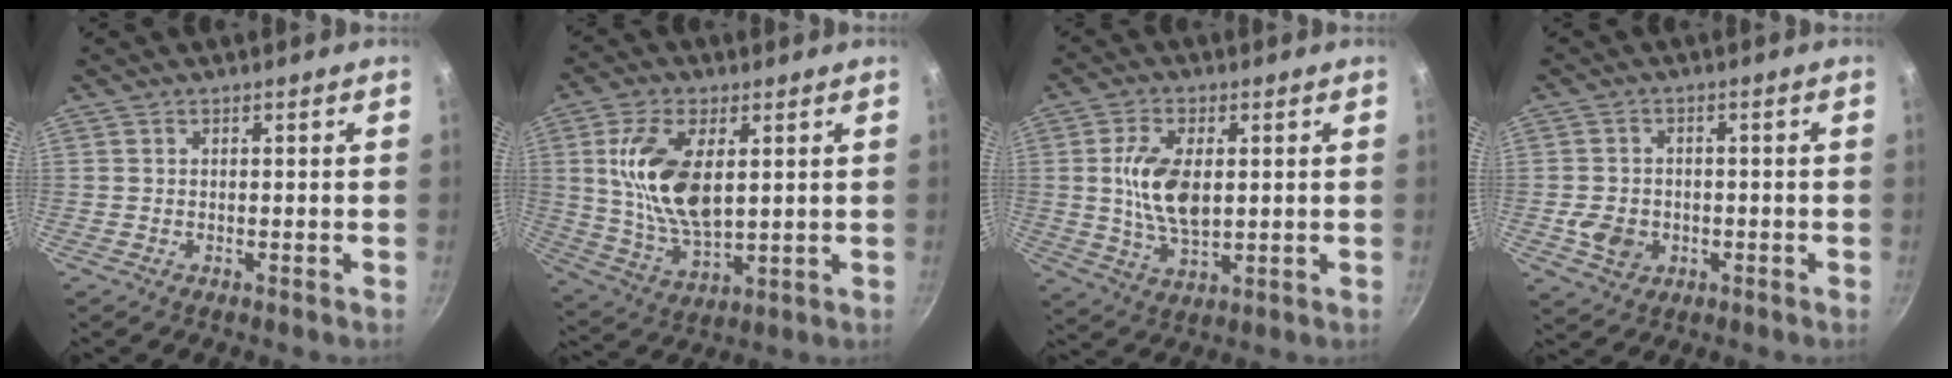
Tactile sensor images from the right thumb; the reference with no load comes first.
{"total": 14.9, "force": [3.2, 7.6, 12.4], "torque": [-0.231, -0.014, 0.068]}
{"total": 10.8, "force": [1.3, 5.7, 9.0], "torque": [-0.164, -0.006, 0.028]}
{"total": 5.9, "force": [-1.3, 4.9, 3.0], "torque": [-0.043, 0.012, -0.019]}